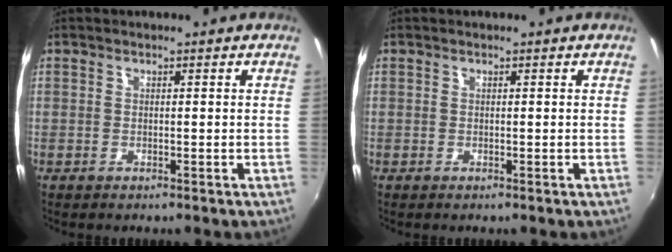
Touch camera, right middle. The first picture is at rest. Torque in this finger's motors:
{"motor_torque": [0.00, 0.00, 0.00, 0.00]}